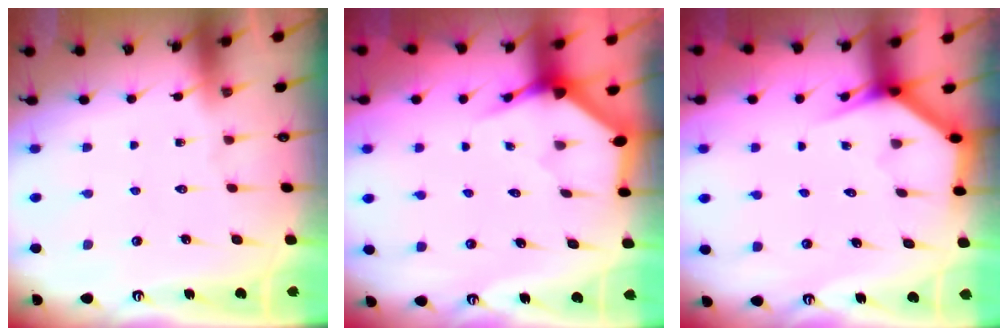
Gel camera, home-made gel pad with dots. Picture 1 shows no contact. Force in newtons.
{"total": 3.4, "press": 3.4, "slide": 0.1}
{"total": 3.4, "press": 3.4, "slide": 0.2}